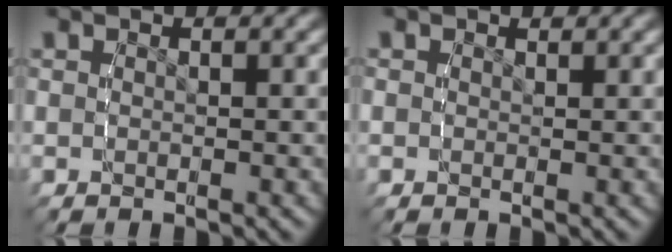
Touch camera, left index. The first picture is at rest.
{"total": 0.7, "force": [0.4, 0.6, 0.2], "torque": [0.002, -0.002, 0.007]}